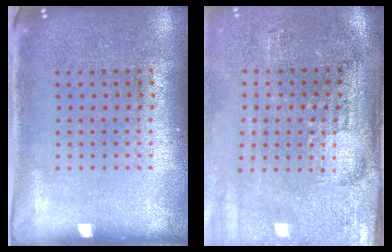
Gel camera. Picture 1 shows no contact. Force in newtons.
{"total": 4.7, "press": 3.9, "slide": 2.6}